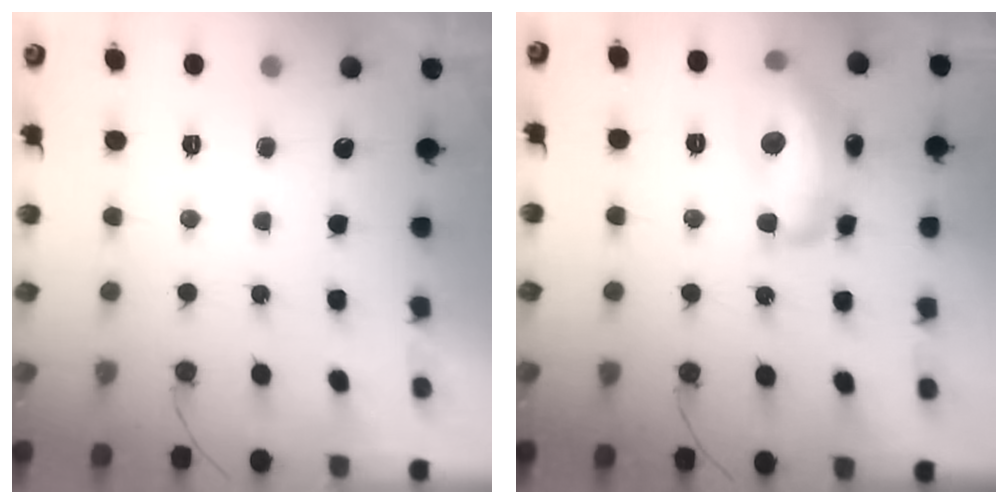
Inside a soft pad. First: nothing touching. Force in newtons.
{"total": 15.7, "press": 15.6, "slide": 1.1}